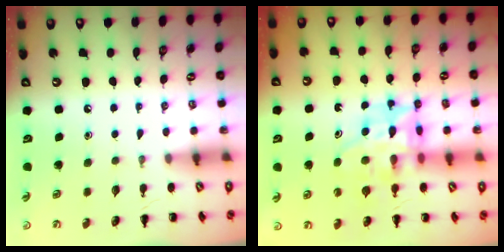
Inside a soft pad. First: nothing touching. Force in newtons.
{"total": 12.0, "press": 11.5, "slide": 3.3}